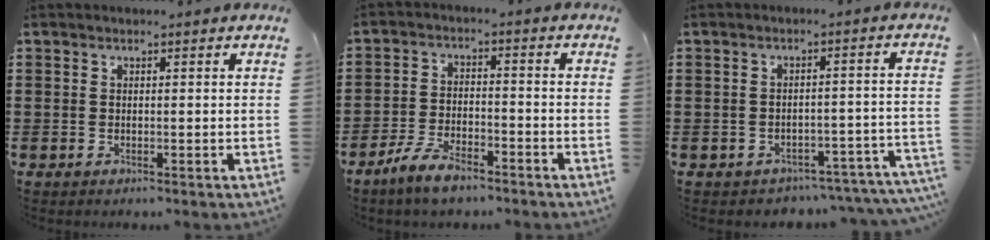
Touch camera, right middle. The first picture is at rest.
{"total": 5.9, "force": [-4.7, 1.8, 3.1], "torque": [-0.076, 0.003, -0.093]}
{"total": 2.9, "force": [-2.9, 0.6, 0.2], "torque": [-0.010, 0.004, -0.062]}